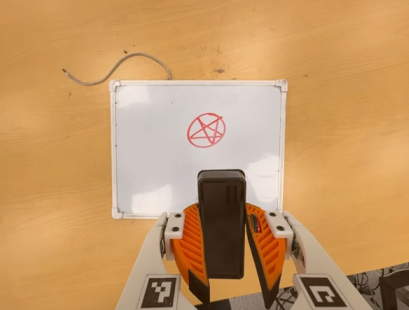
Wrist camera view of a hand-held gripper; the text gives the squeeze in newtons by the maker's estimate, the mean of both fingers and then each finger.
{"total": 9.2, "left": 7.5, "right": 10.9}